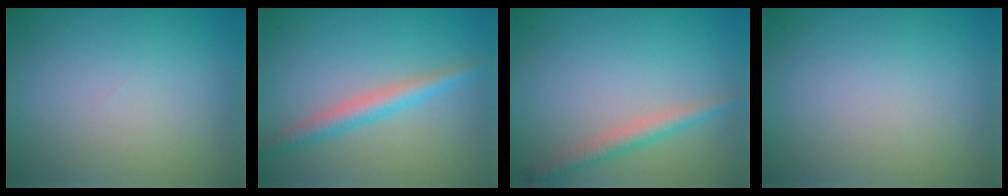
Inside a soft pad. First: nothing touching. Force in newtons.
{"total": 2.7, "press": 2.7, "slide": 0.1}
{"total": 2.2, "press": 2.2, "slide": 0.1}
{"total": 0.0}